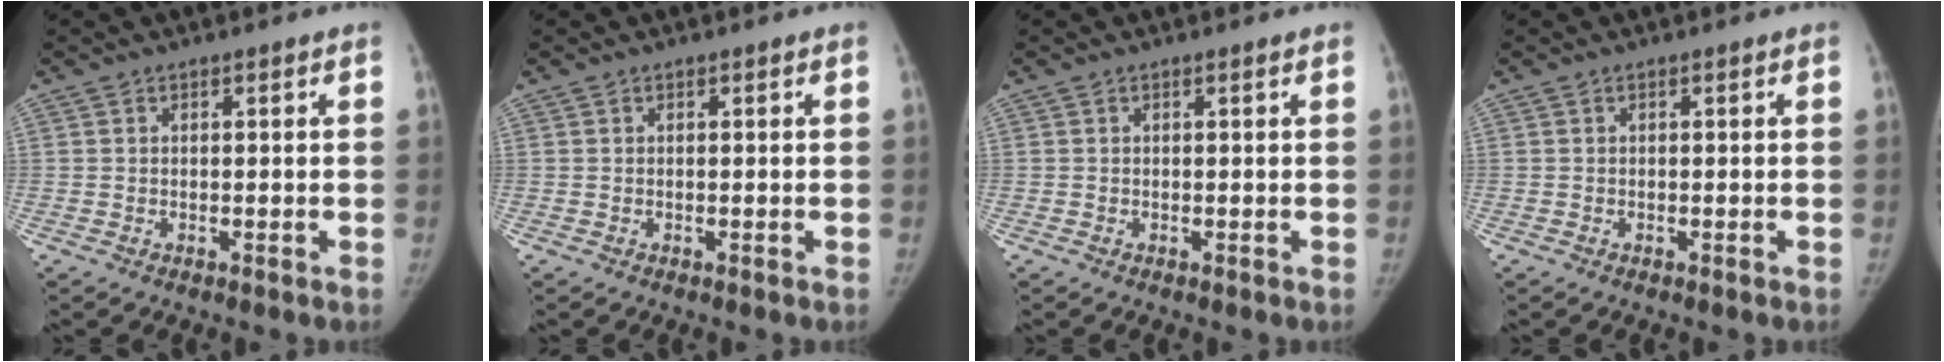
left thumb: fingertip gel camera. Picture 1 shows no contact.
{"total": 0.0}
{"total": 0.0}
{"total": 0.0}